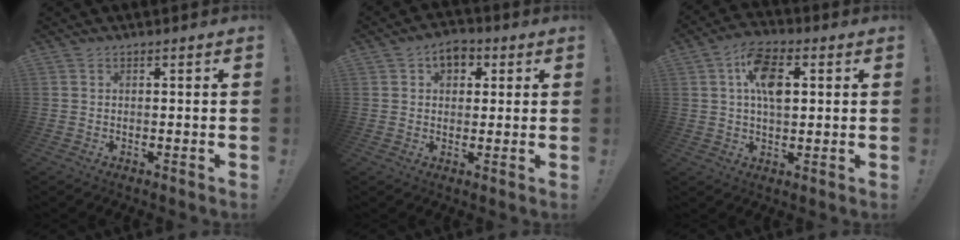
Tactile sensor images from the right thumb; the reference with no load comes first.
{"total": 6.0, "force": [2.2, 4.5, 3.3], "torque": [-0.046, 0.003, 0.039]}
{"total": 11.3, "force": [2.6, 6.6, 8.8], "torque": [-0.134, 0.010, 0.048]}